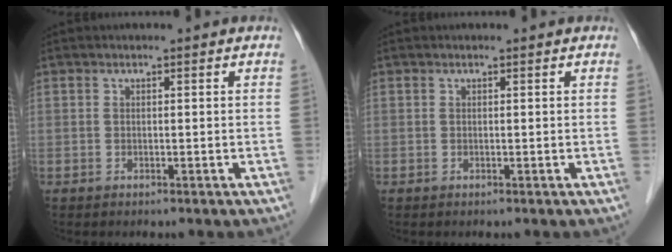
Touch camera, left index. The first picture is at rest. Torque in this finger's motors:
{"motor_torque": [0.03, 0.01, 0.02, -0.01]}